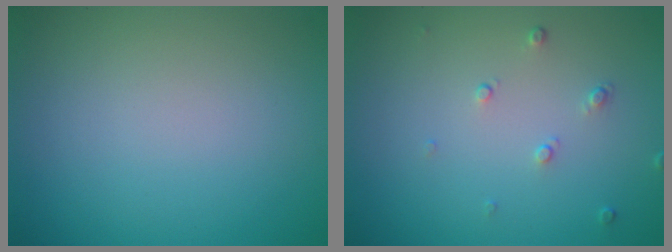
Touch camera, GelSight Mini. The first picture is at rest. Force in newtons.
{"total": 0.9, "press": 0.6, "slide": 0.7}